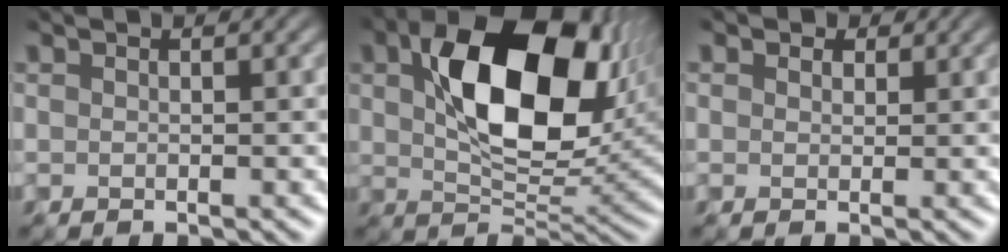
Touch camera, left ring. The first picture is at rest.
{"total": 11.9, "force": [3.6, 6.6, 9.3], "torque": [-0.151, 0.008, 0.068]}
{"total": 1.6, "force": [0.8, 1.2, 0.8], "torque": [-0.011, 0.006, 0.007]}